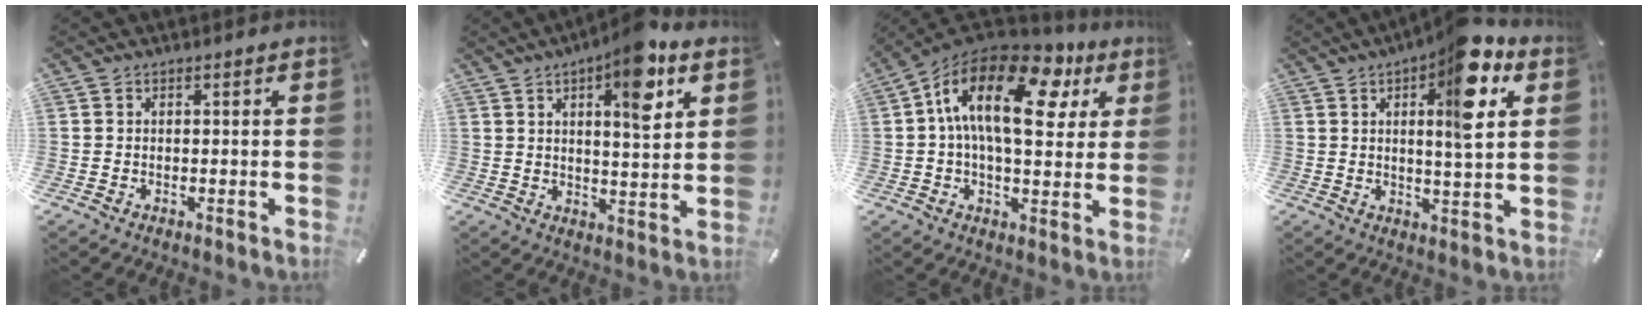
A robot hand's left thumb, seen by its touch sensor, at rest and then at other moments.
{"total": 11.0, "force": [5.7, 3.4, 8.7], "torque": [-0.121, -0.029, 0.090]}
{"total": 20.3, "force": [6.6, 10.0, 16.4], "torque": [-0.301, -0.023, 0.102]}
{"total": 15.1, "force": [6.8, 4.1, 12.8], "torque": [-0.180, -0.031, 0.099]}